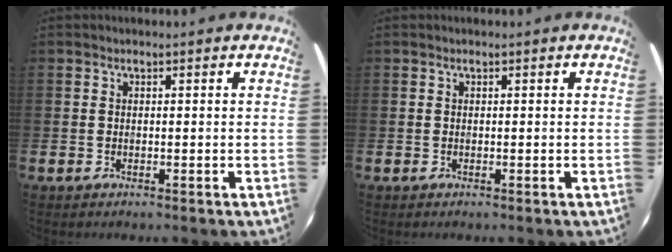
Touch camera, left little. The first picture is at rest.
{"total": 0.0}